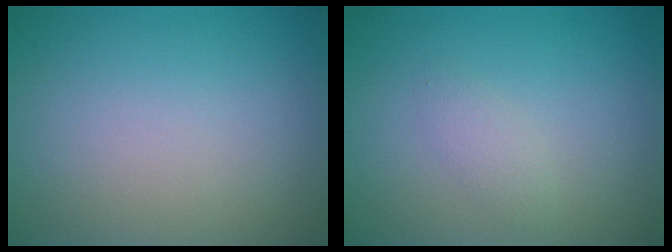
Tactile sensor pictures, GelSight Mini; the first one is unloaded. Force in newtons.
{"total": 1.2, "press": 1.2, "slide": 0.0}